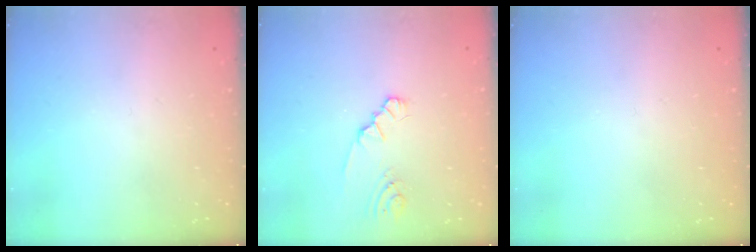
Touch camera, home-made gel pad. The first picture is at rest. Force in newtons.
{"total": 1.9, "press": 1.9, "slide": 0.2}
{"total": 0.0}